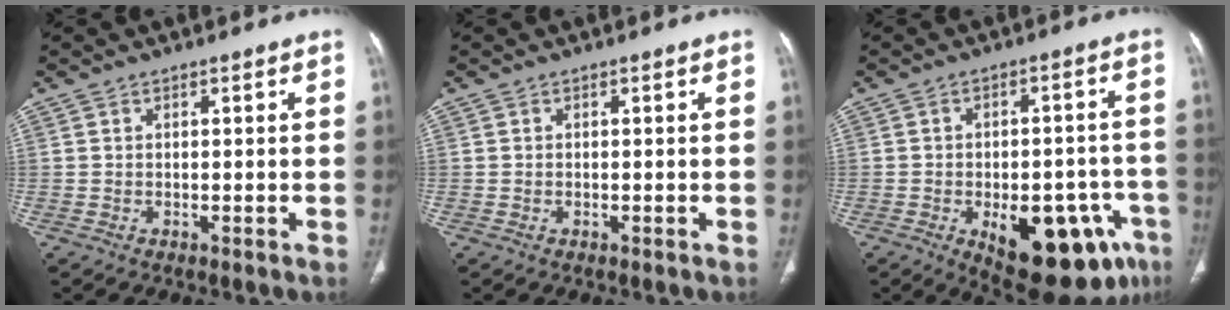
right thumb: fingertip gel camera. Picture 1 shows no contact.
{"total": 0.0}
{"total": 20.3, "force": [-8.5, 9.8, 15.6], "torque": [-0.149, 0.027, -0.095]}